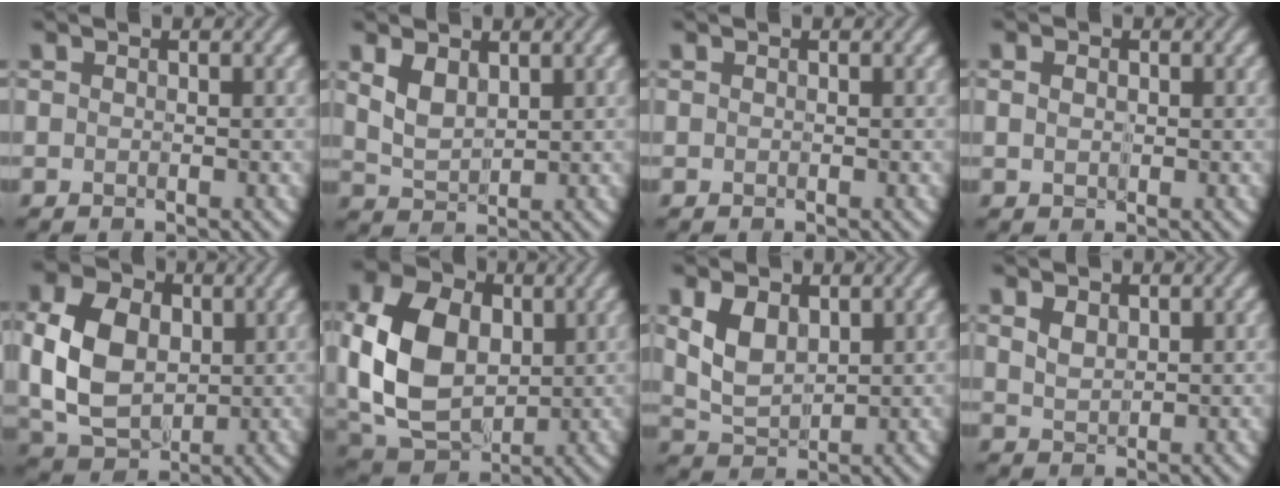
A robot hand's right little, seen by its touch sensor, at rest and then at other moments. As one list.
[{"total": 2.3, "force": [0.7, 1.4, 1.7], "torque": [-0.041, -0.007, 0.018]}, {"total": 0.0}, {"total": 0.7, "force": [-0.1, 0.6, 0.3], "torque": [-0.009, -0.001, 0.000]}, {"total": 8.5, "force": [0.2, 6.1, 5.9], "torque": [-0.145, 0.001, -0.003]}, {"total": 11.9, "force": [0.4, 8.8, 8.1], "torque": [-0.200, -0.004, 0.002]}, {"total": 3.5, "force": [0.7, 2.2, 2.7], "torque": [-0.062, -0.007, 0.018]}, {"total": 1.5, "force": [0.6, 0.9, 1.0], "torque": [-0.024, -0.004, 0.012]}]